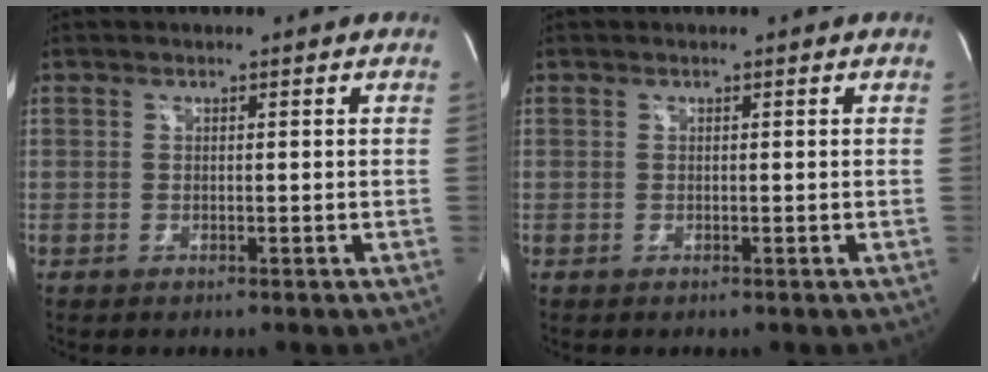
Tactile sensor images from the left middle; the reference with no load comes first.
{"total": 0.0}